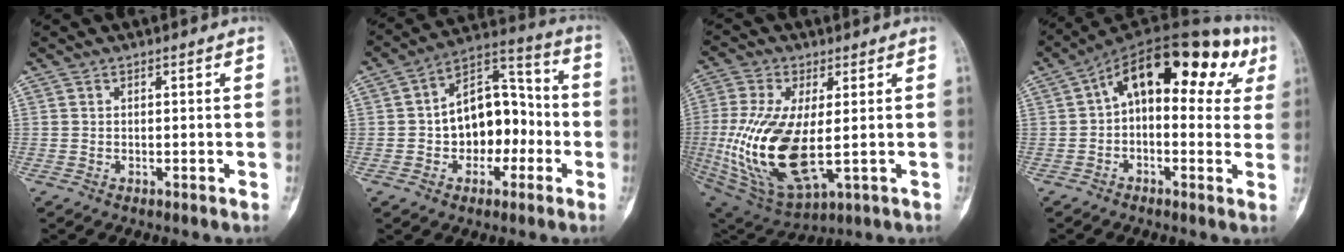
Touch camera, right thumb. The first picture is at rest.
{"total": 14.6, "force": [-2.2, 9.8, 10.6], "torque": [-0.114, 0.050, -0.042]}
{"total": 19.2, "force": [-1.2, 8.5, 17.1], "torque": [-0.368, -0.019, 0.001]}
{"total": 19.0, "force": [5.0, 10.3, 15.2], "torque": [-0.169, 0.047, 0.058]}